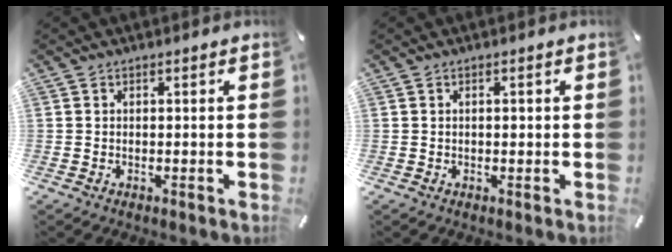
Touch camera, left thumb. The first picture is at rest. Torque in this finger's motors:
{"motor_torque": [0.12, 0.06, 0.02, -0.12, -0.01]}